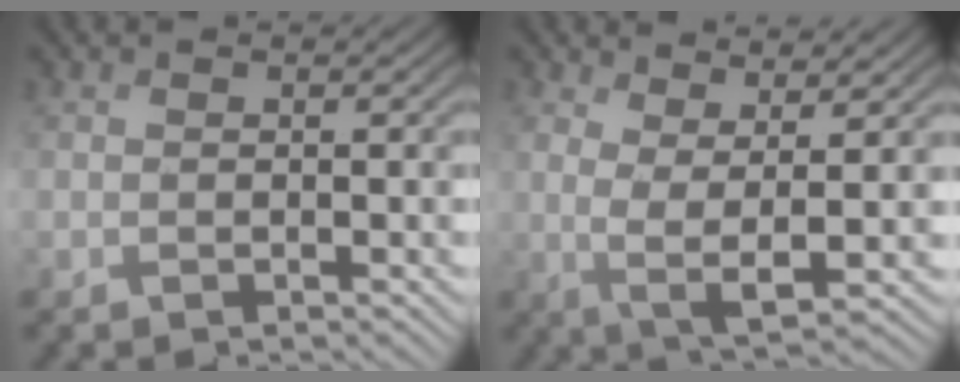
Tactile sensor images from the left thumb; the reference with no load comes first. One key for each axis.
{"total": 5.0, "fx": 1.9, "fy": 0.9, "fz": 4.5, "tx": -0.102, "ty": -0.002, "tz": 0.040}